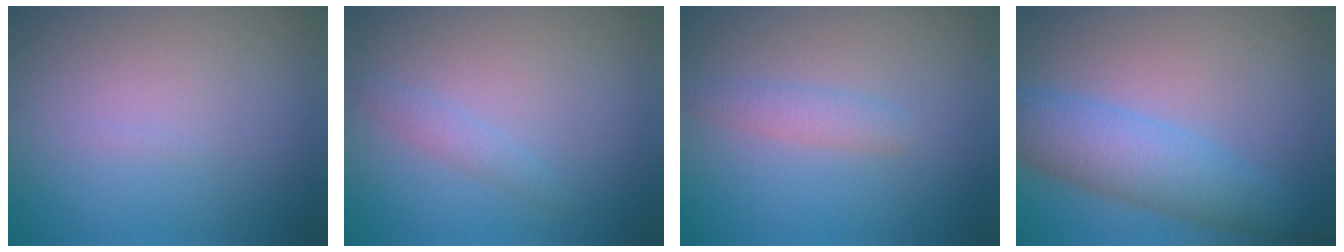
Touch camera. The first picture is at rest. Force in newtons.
{"total": 1.1, "press": 1.1, "slide": 0.1}
{"total": 1.6, "press": 1.6, "slide": 0.1}
{"total": 5.3, "press": 5.3, "slide": 0.1}